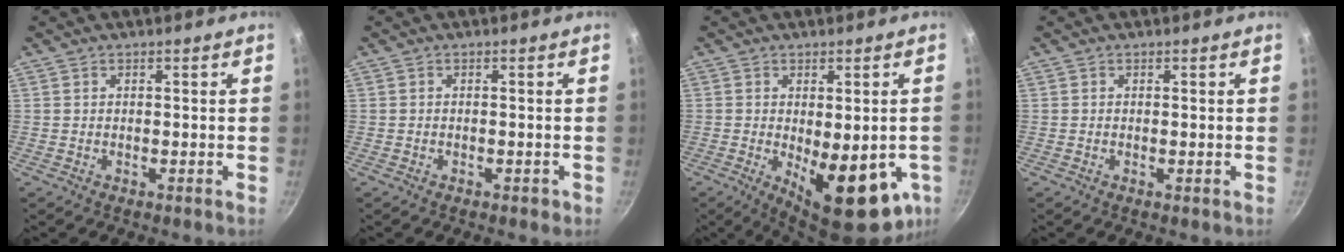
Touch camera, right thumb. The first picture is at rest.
{"total": 1.1, "force": [-0.6, 0.6, 0.6], "torque": [-0.009, 0.006, -0.004]}
{"total": 16.6, "force": [-4.2, 6.9, 14.5], "torque": [-0.163, -0.020, -0.040]}
{"total": 0.0}